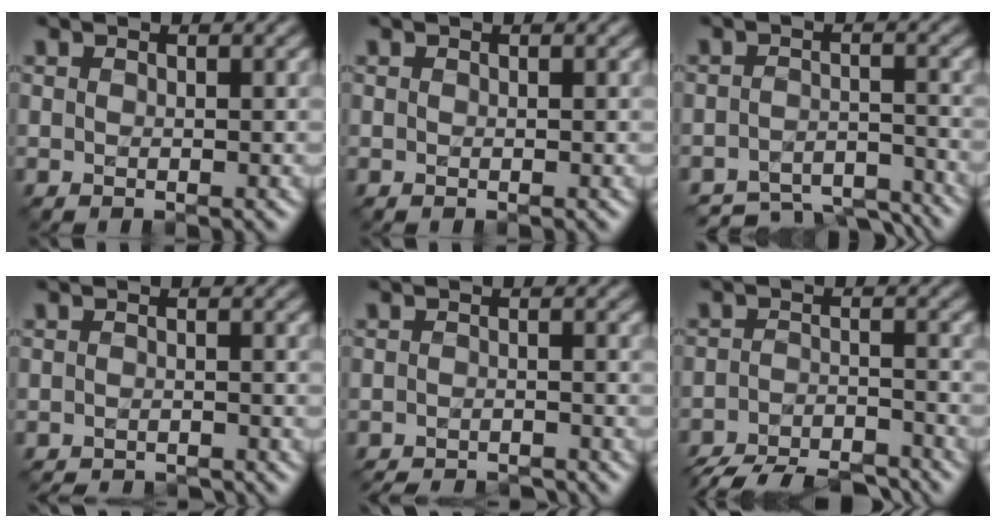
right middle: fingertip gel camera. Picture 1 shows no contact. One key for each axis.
{"total": 0.0}
{"total": 6.9, "fx": -6.5, "fy": 1.5, "fz": 1.8, "tx": -0.022, "ty": -0.015, "tz": -0.097}
{"total": 3.8, "fx": -3.7, "fy": 0.5, "fz": 0.8, "tx": -0.006, "ty": -0.004, "tz": -0.051}
{"total": 4.6, "fx": -4.4, "fy": 0.7, "fz": 1.2, "tx": -0.011, "ty": -0.001, "tz": -0.062}
{"total": 9.2, "fx": -8.4, "fy": 2.2, "fz": 3.0, "tx": -0.047, "ty": -0.029, "tz": -0.131}